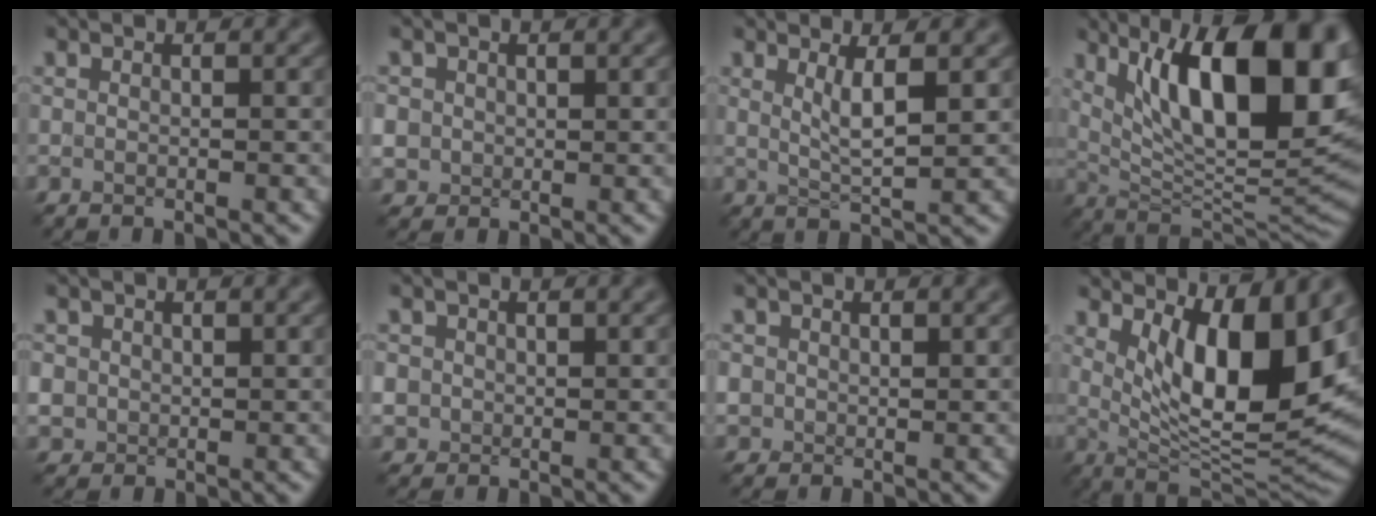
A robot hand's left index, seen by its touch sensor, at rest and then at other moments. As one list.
[{"total": 2.7, "force": [0.5, 2.6, 0.8], "torque": [-0.026, 0.005, 0.014]}, {"total": 3.0, "force": [1.1, 0.7, 2.7], "torque": [-0.044, -0.007, 0.022]}, {"total": 16.1, "force": [5.6, 5.9, 13.9], "torque": [-0.178, 0.006, 0.086]}, {"total": 2.3, "force": [0.5, 2.1, 0.5], "torque": [-0.020, -0.003, 0.017]}, {"total": 2.3, "force": [0.4, 2.2, 0.6], "torque": [-0.018, 0.001, 0.012]}, {"total": 1.7, "force": [0.5, 1.6, 0.4], "torque": [-0.010, -0.004, 0.013]}, {"total": 10.8, "force": [3.3, 3.8, 9.6], "torque": [-0.142, -0.021, 0.062]}]